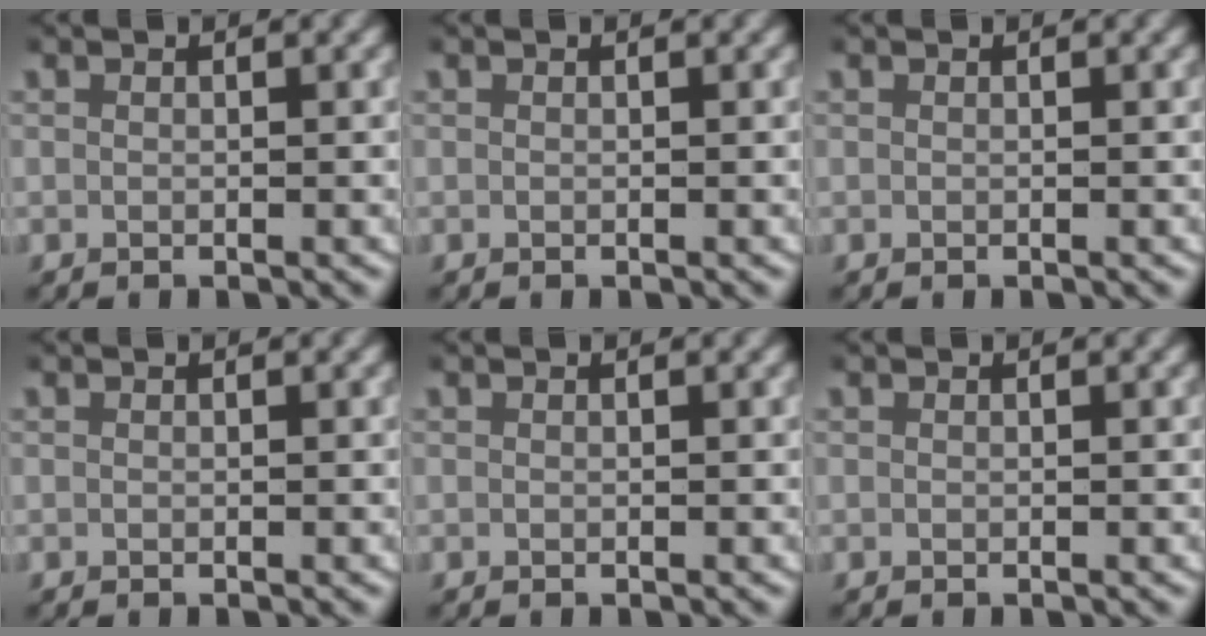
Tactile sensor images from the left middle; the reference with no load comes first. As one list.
[{"total": 0.0}, {"total": 0.0}, {"total": 0.0}, {"total": 0.0}, {"total": 0.0}]